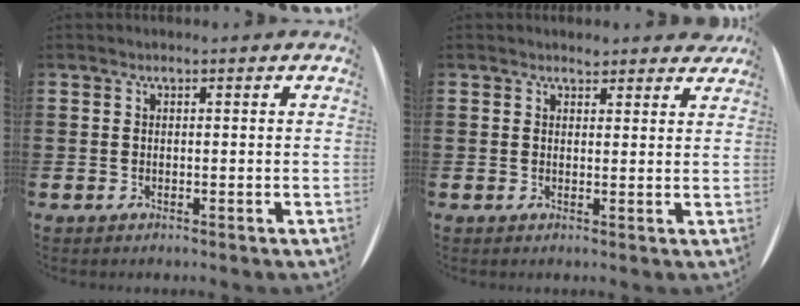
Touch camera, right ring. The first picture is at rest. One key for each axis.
{"total": 1.5, "fx": 1.5, "fy": 0.5, "fz": 0.0, "tx": -0.003, "ty": 0.001, "tz": 0.028}